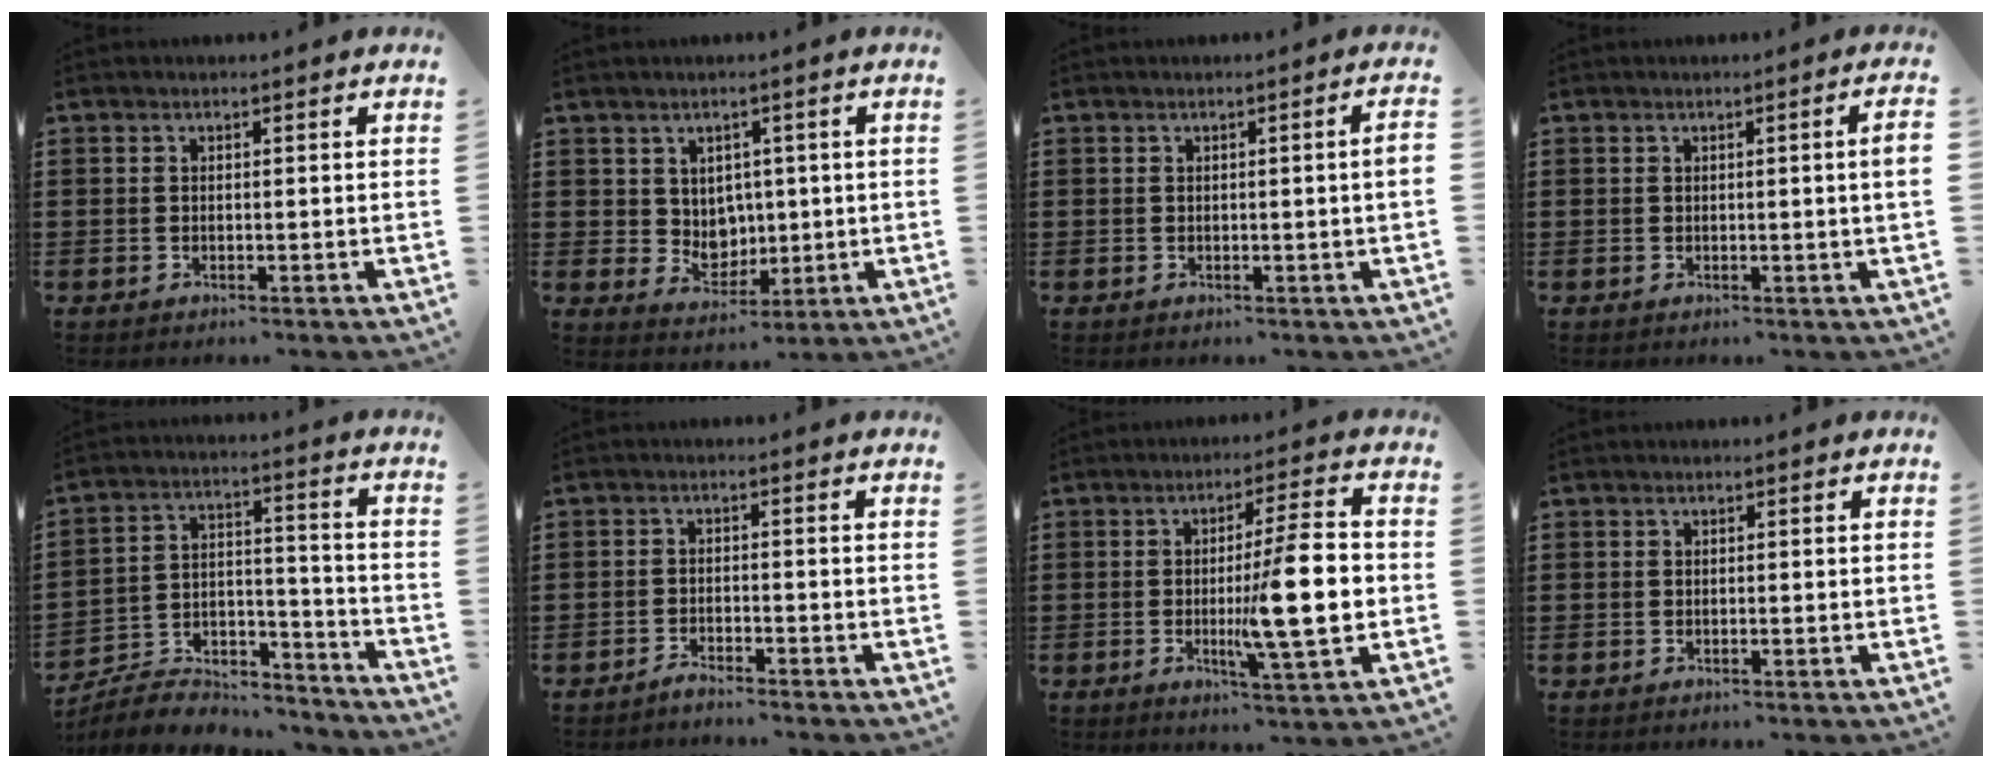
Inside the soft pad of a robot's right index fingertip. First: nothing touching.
{"total": 4.6, "force": [2.1, 4.0, 0.9], "torque": [-0.024, -0.007, 0.036]}
{"total": 1.3, "force": [-0.2, -0.3, 1.2], "torque": [-0.018, -0.005, -0.005]}
{"total": 1.7, "force": [0.1, -0.5, 1.6], "torque": [-0.025, -0.005, -0.002]}
{"total": 6.2, "force": [-5.5, 2.3, 1.5], "torque": [-0.037, 0.007, -0.109]}
{"total": 3.1, "force": [-3.1, 0.0, 0.2], "torque": [-0.009, 0.003, -0.063]}
{"total": 12.7, "force": [-1.0, 1.9, 12.5], "torque": [-0.195, -0.014, -0.023]}
{"total": 0.0}